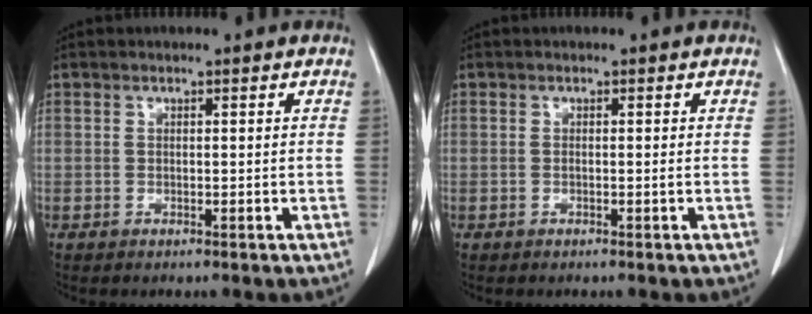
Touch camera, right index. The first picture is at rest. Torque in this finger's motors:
{"motor_torque": [-0.14, 0.11, 0.00, 0.00]}